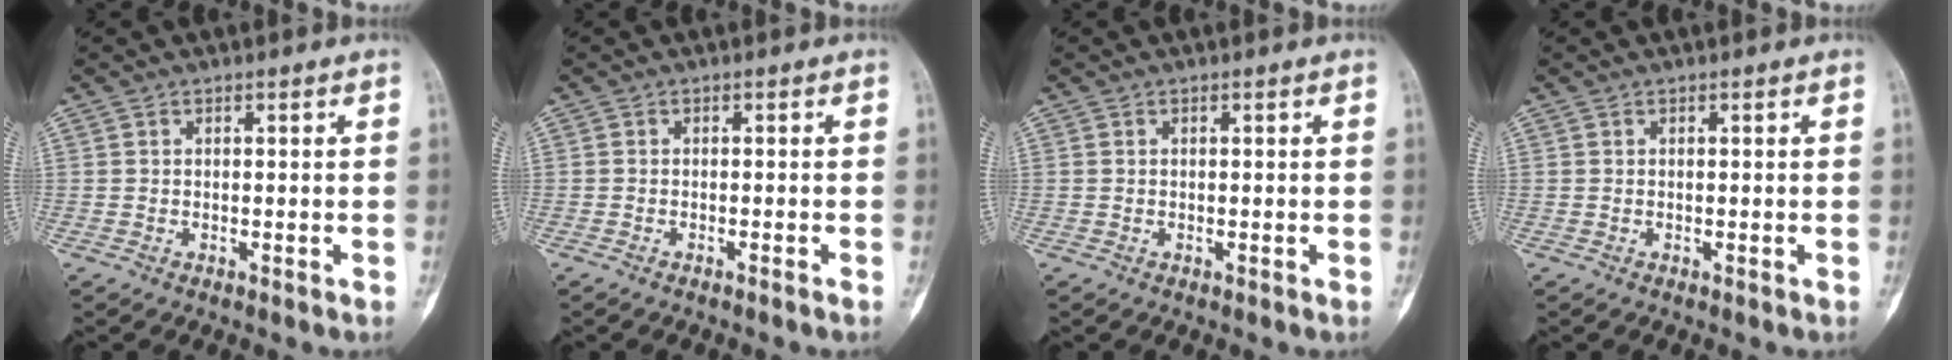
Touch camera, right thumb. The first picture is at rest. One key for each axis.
{"total": 0.8, "fx": -0.6, "fy": -0.2, "fz": 0.4, "tx": -0.010, "ty": 0.005, "tz": -0.009}
{"total": 0.0}
{"total": 0.0}